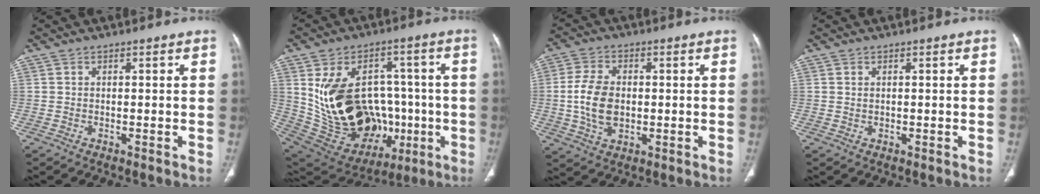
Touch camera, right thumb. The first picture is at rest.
{"total": 27.3, "force": [-1.4, 18.9, 19.6], "torque": [-0.327, 0.021, 0.023]}
{"total": 9.7, "force": [-0.2, 6.3, 7.3], "torque": [-0.141, 0.004, -0.003]}
{"total": 0.6, "force": [0.2, 0.4, 0.4], "torque": [-0.007, 0.001, 0.006]}